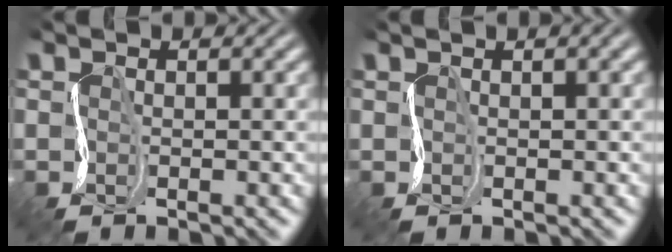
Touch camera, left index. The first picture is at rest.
{"total": 4.0, "force": [1.9, 1.7, 3.0], "torque": [-0.046, 0.023, 0.019]}